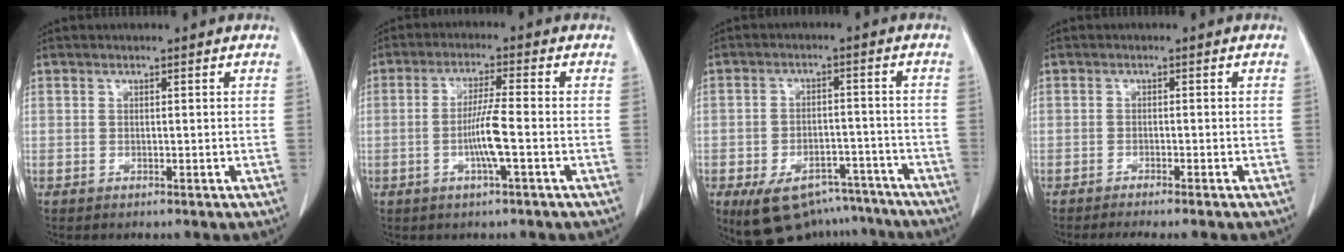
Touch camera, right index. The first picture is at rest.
{"total": 5.5, "force": [-1.6, -0.3, 5.3], "torque": [-0.106, 0.000, -0.030]}
{"total": 12.1, "force": [-9.2, 6.3, 4.6], "torque": [-0.061, 0.020, -0.131]}
{"total": 4.7, "force": [-4.1, -0.2, 2.2], "torque": [-0.021, -0.005, -0.059]}